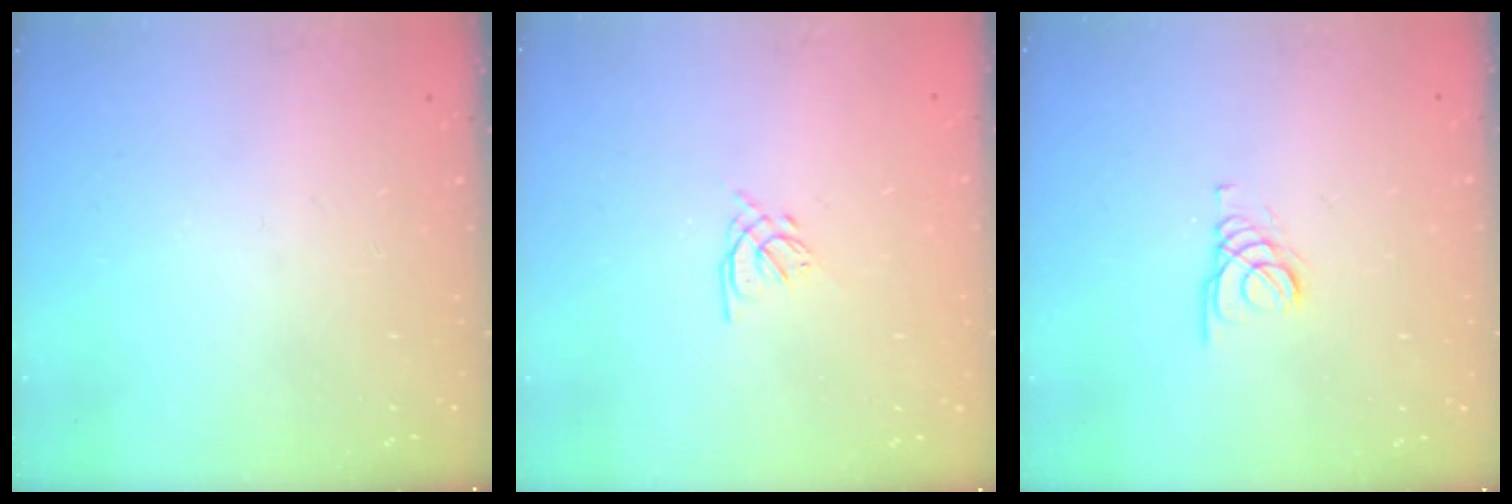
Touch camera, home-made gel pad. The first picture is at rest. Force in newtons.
{"total": 1.6, "press": 1.5, "slide": 0.5}
{"total": 1.4, "press": 1.4, "slide": 0.2}